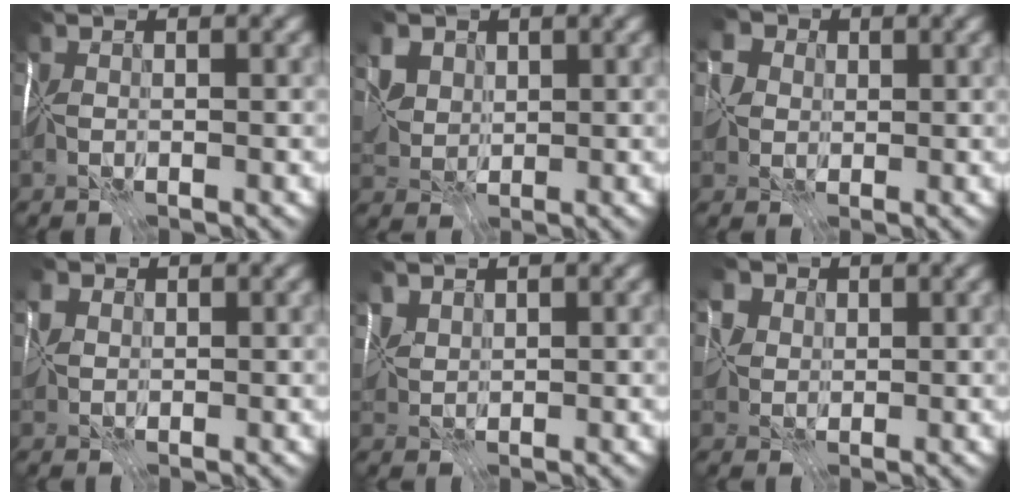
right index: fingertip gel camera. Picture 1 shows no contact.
{"total": 3.4, "force": [2.2, 2.3, 1.4], "torque": [-0.044, 0.008, 0.044]}
{"total": 3.4, "force": [1.1, 2.9, 1.4], "torque": [-0.024, 0.013, 0.010]}
{"total": 2.7, "force": [1.0, 2.0, 1.4], "torque": [-0.040, 0.010, 0.017]}
{"total": 1.6, "force": [1.6, 0.4, 0.2], "torque": [-0.003, 0.002, 0.031]}
{"total": 8.2, "force": [4.1, 6.0, 3.8], "torque": [-0.064, 0.021, 0.056]}